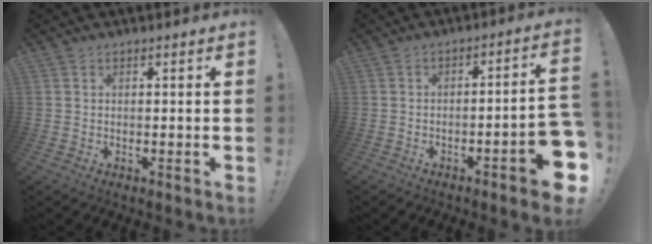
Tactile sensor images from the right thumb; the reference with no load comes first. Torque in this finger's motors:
{"motor_torque": [2.17, 2.24, 1.47, -1.30, 0.02]}